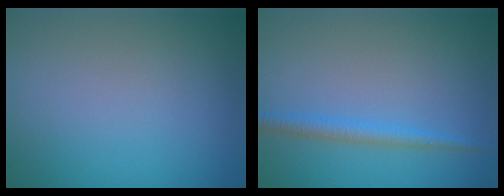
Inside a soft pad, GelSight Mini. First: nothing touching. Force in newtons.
{"total": 1.8, "press": 1.8, "slide": 0.1}